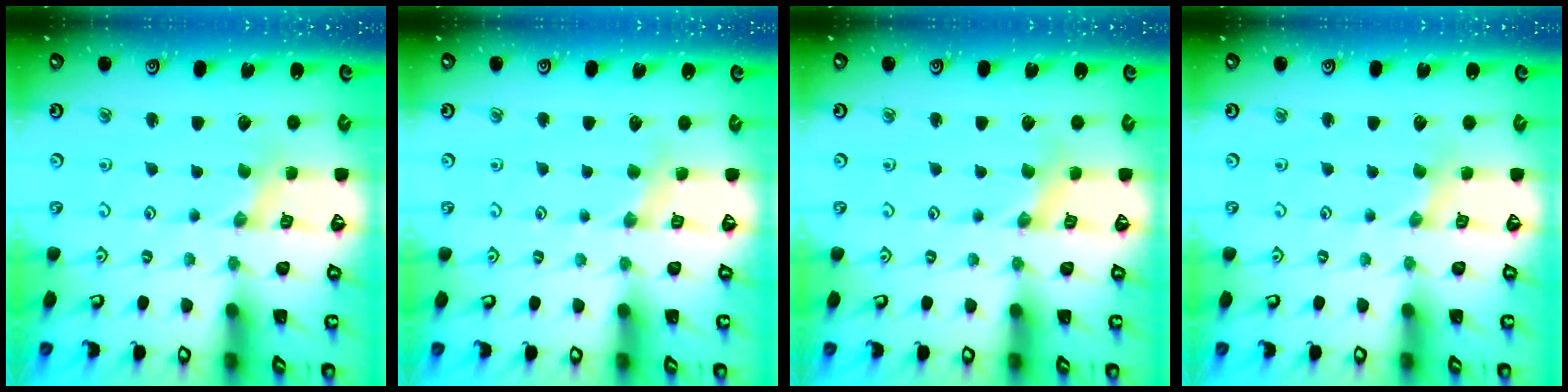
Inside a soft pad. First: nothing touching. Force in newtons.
{"total": 2.9, "press": 2.8, "slide": 0.5}
{"total": 2.2, "press": 2.2, "slide": 0.3}
{"total": 1.0, "press": 1.0, "slide": 0.1}